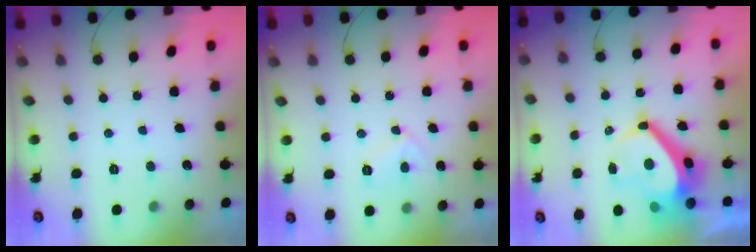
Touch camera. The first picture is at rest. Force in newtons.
{"total": 4.8, "press": 4.8, "slide": 0.4}
{"total": 10.9, "press": 10.9, "slide": 0.9}